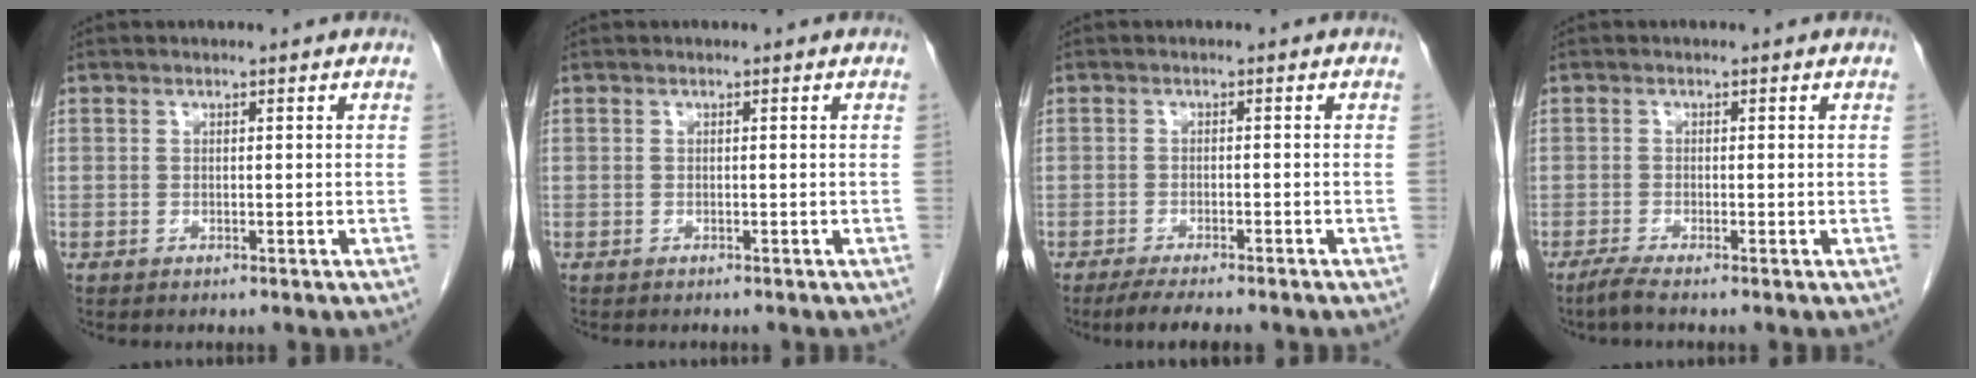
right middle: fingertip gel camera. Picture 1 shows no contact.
{"total": 0.7, "force": [-0.6, 0.1, 0.3], "torque": [-0.011, -0.003, -0.007]}
{"total": 6.0, "force": [-4.9, 0.6, 3.4], "torque": [-0.051, -0.013, -0.072]}
{"total": 1.6, "force": [-1.2, -0.4, 1.0], "torque": [-0.033, -0.008, -0.031]}